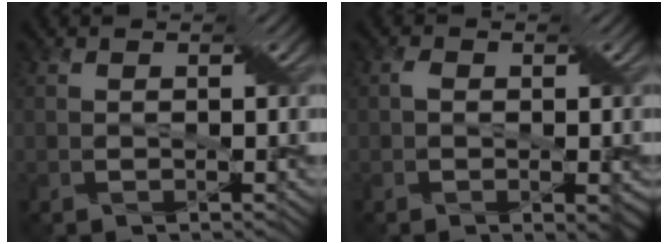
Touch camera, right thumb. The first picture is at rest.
{"total": 3.8, "force": [-0.8, 2.1, 3.1], "torque": [-0.044, -0.005, -0.013]}